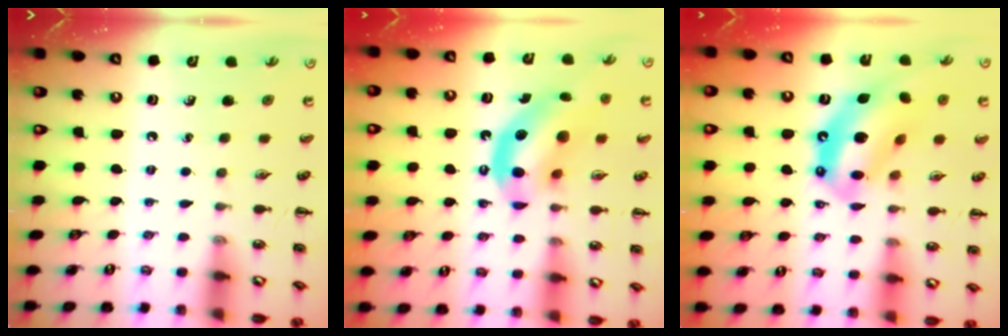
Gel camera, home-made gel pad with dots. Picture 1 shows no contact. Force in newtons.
{"total": 12.9, "press": 12.5, "slide": 3.3}
{"total": 14.7, "press": 14.1, "slide": 4.2}